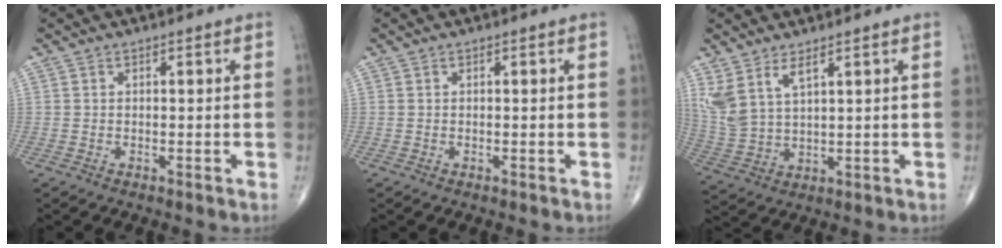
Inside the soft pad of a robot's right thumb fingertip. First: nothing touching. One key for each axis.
{"total": 0.0}
{"total": 7.8, "fx": 4.5, "fy": 3.1, "fz": 5.6, "tx": -0.123, "ty": -0.019, "tz": 0.105}